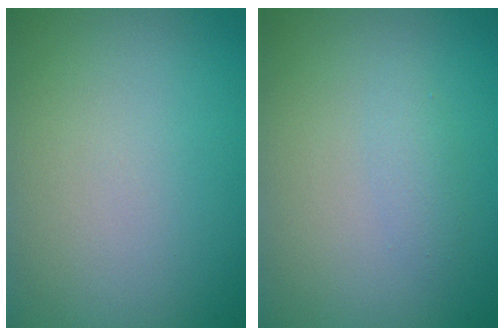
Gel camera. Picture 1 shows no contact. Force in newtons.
{"total": 1.1, "press": 1.1, "slide": 0.1}